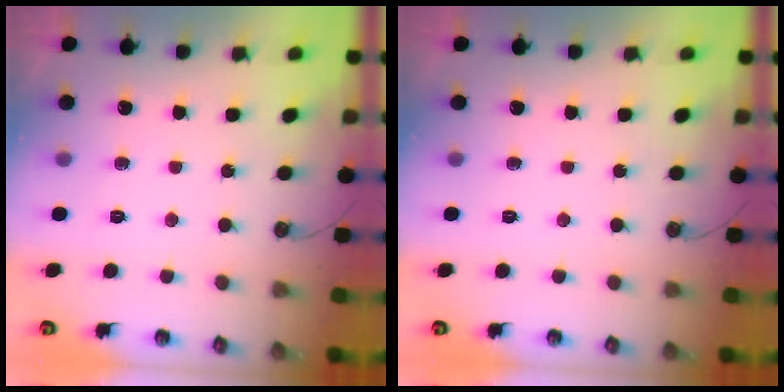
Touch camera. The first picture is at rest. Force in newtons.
{"total": 0.0}